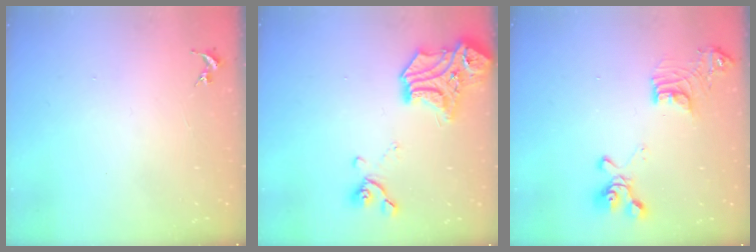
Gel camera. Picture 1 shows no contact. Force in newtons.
{"total": 19.1, "press": 19.1, "slide": 0.7}
{"total": 16.7, "press": 16.6, "slide": 1.7}